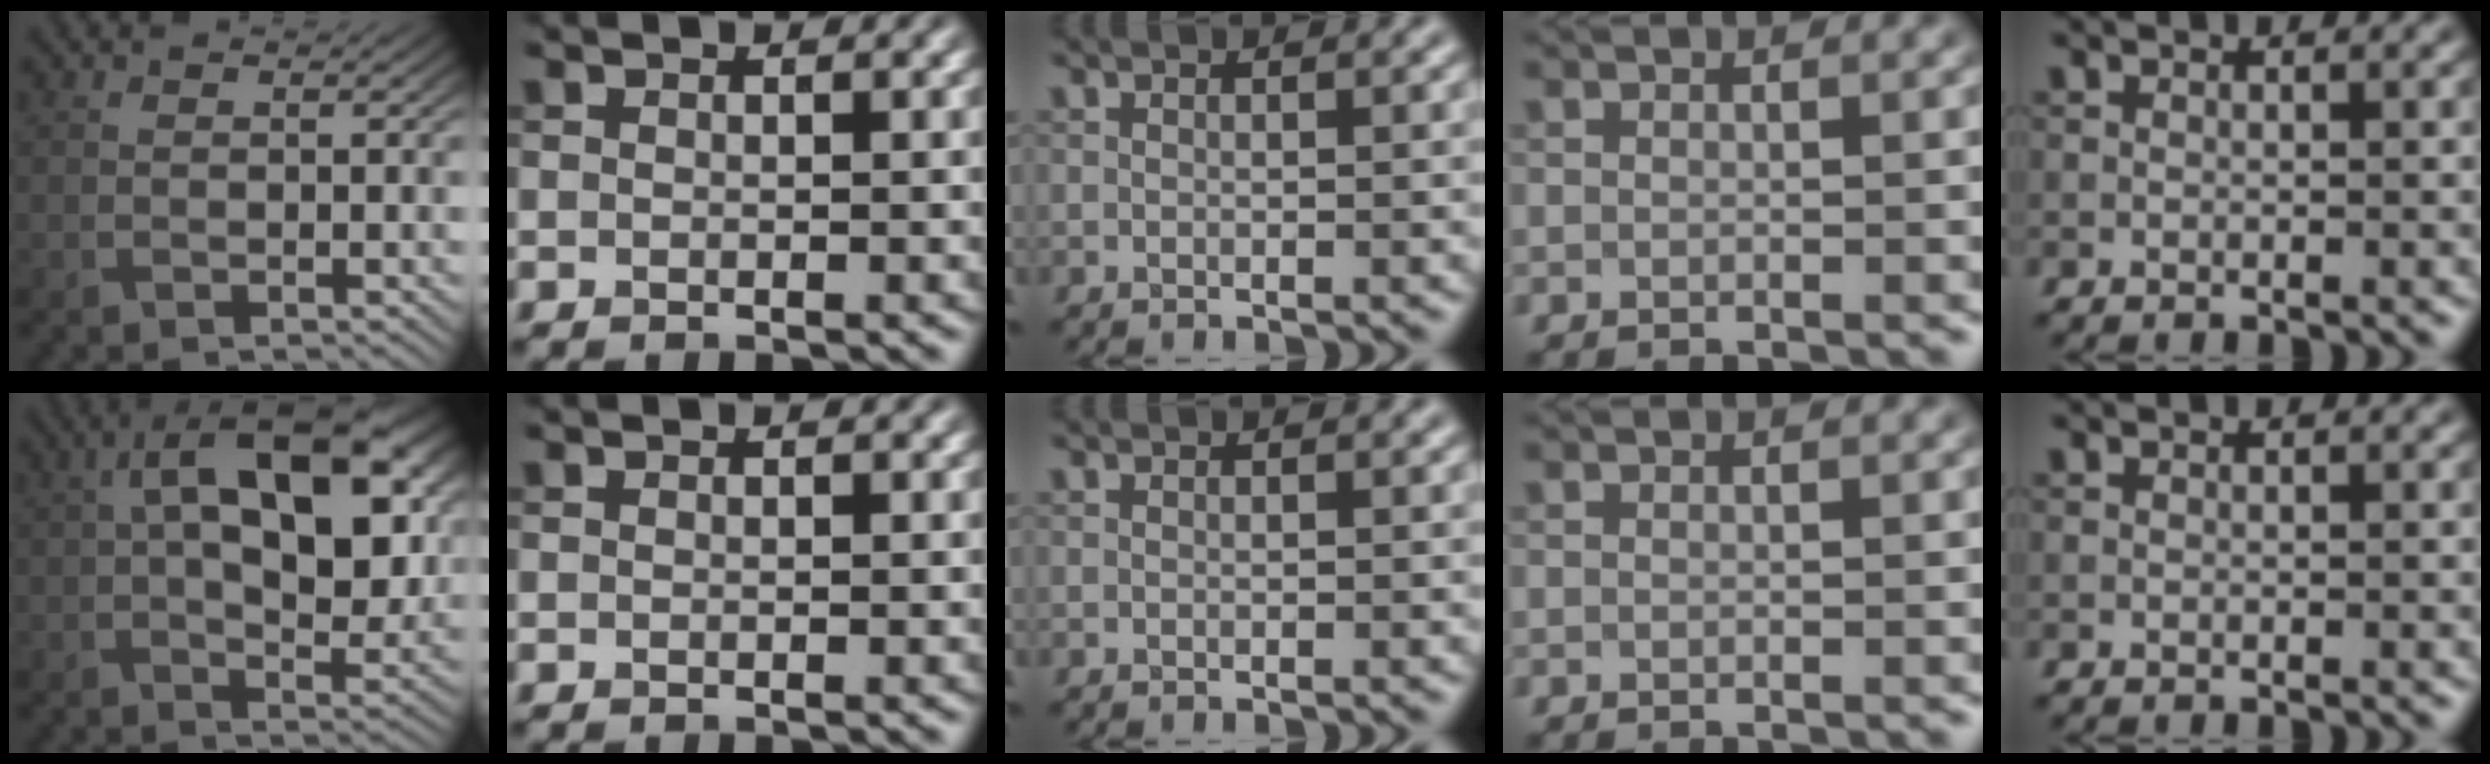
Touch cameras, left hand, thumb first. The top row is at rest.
{"thumb": {"total": 16.5, "force": [4.0, 8.6, 13.5], "torque": [-0.205, 0.013, 0.060]}}